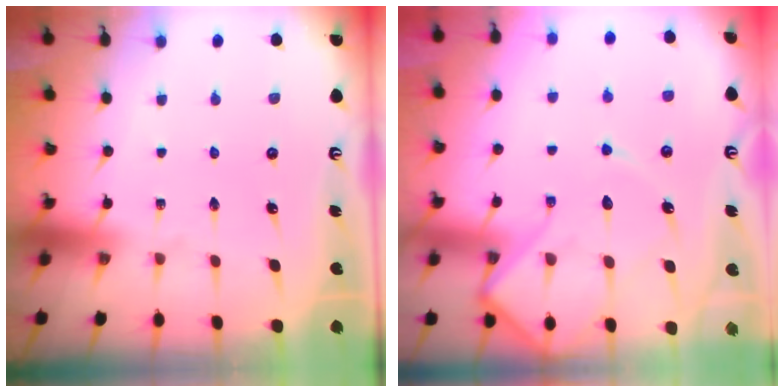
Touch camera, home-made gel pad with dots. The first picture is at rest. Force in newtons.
{"total": 11.4, "press": 11.3, "slide": 1.0}